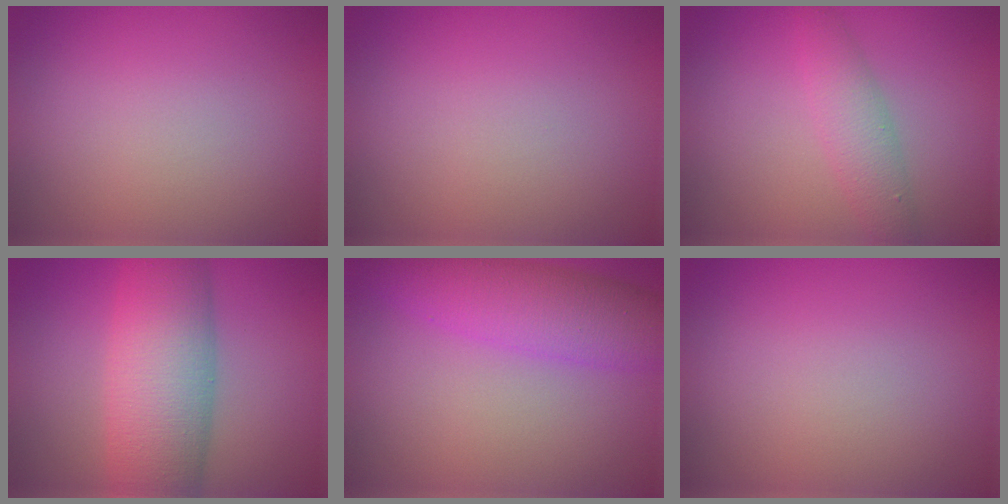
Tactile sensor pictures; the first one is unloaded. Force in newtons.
{"total": 0.0}
{"total": 2.8, "press": 2.8, "slide": 0.1}
{"total": 9.4, "press": 9.4, "slide": 0.1}
{"total": 6.0, "press": 6.0, "slide": 0.2}
{"total": 0.0}